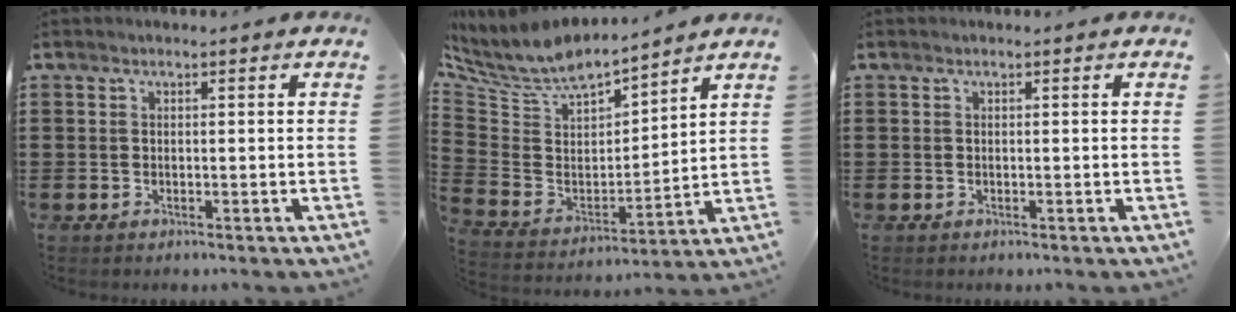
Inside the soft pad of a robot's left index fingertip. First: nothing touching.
{"total": 7.0, "force": [6.1, 2.0, 2.6], "torque": [-0.085, -0.045, 0.101]}
{"total": 0.0}